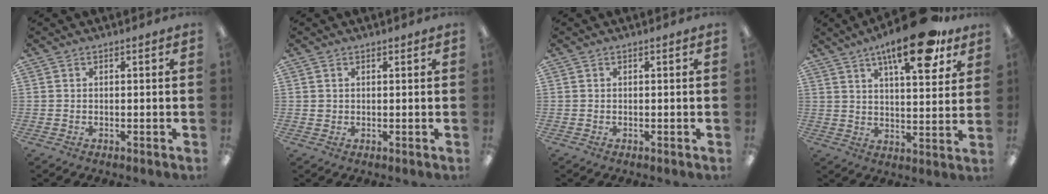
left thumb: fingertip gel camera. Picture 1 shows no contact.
{"total": 1.2, "force": [0.5, 1.0, 0.1], "torque": [-0.003, 0.003, 0.009]}
{"total": 0.0}
{"total": 16.7, "force": [10.7, 4.9, 11.8], "torque": [-0.177, -0.049, 0.167]}